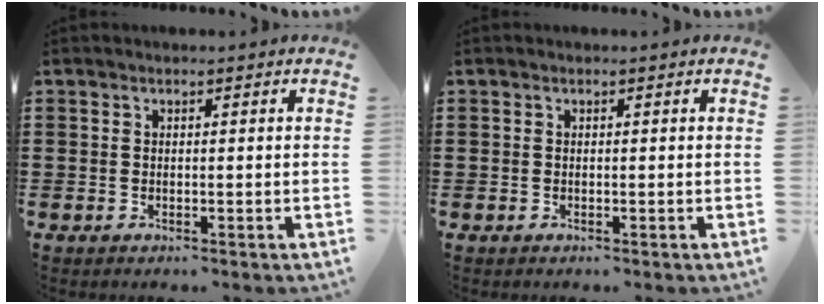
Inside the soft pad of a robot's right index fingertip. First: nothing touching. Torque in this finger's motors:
{"motor_torque": [-0.16, 0.17, 0.00, 0.00]}